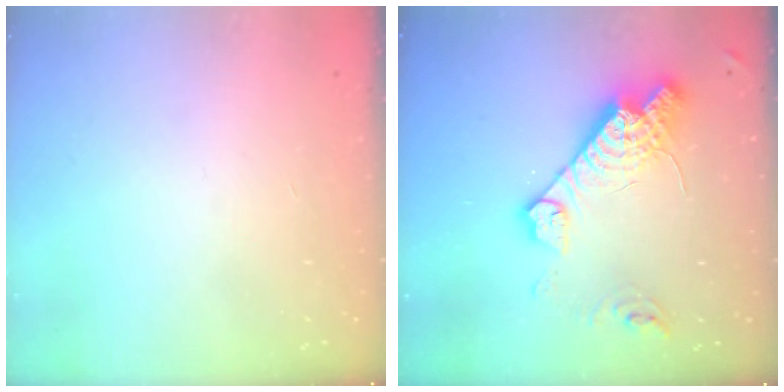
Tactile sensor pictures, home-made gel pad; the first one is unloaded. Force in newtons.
{"total": 17.6, "press": 17.6, "slide": 1.3}